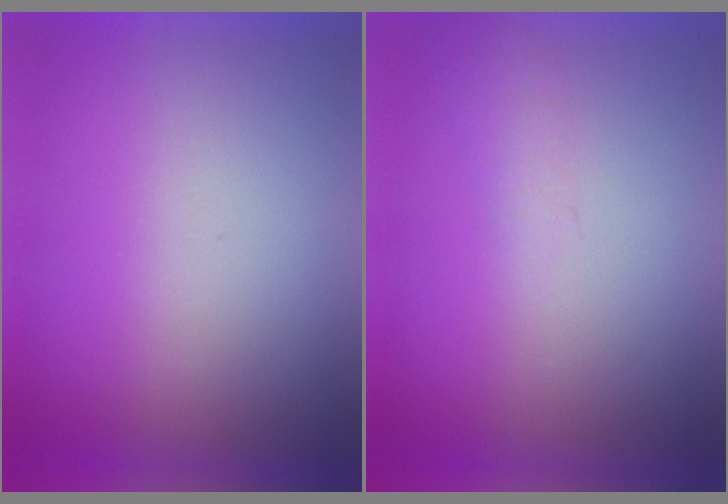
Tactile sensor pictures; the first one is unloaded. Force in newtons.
{"total": 1.0}